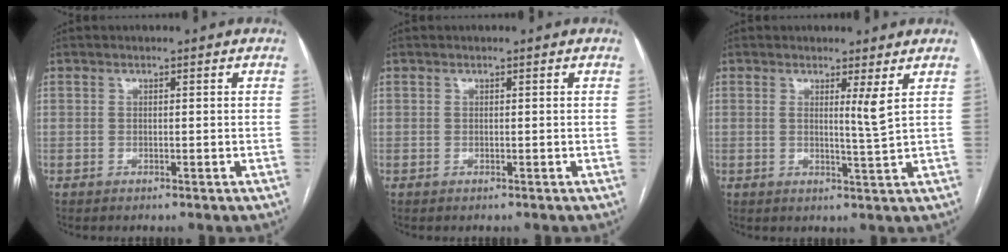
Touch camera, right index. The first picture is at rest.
{"total": 0.0}
{"total": 2.8, "force": [1.2, -0.8, 2.4], "torque": [-0.041, -0.016, 0.021]}